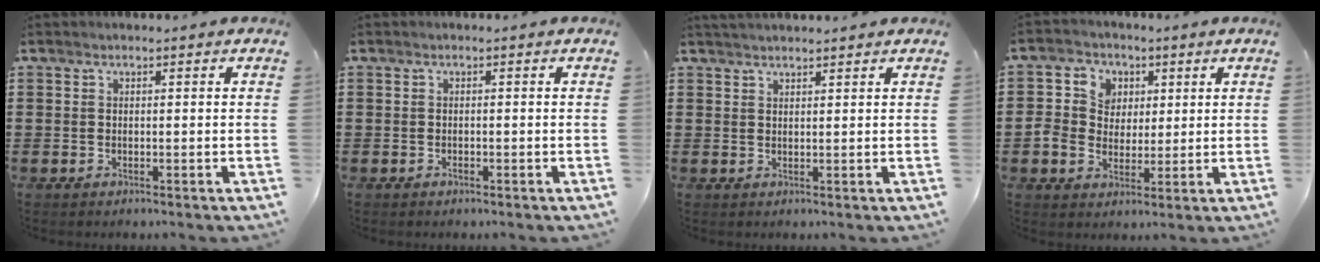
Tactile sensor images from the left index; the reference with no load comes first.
{"total": 0.5, "force": [-0.4, 0.2, 0.3], "torque": [-0.009, -0.002, -0.008]}
{"total": 1.5, "force": [1.4, 0.1, 0.3], "torque": [-0.008, 0.002, 0.028]}
{"total": 5.8, "force": [1.0, 5.4, 1.6], "torque": [-0.048, 0.015, 0.015]}